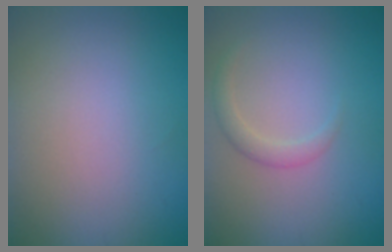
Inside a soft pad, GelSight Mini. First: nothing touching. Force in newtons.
{"total": 1.5, "press": 1.5, "slide": 0.0}